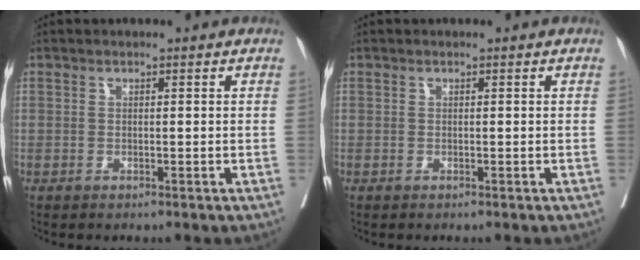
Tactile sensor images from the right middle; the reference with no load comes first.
{"total": 0.0}